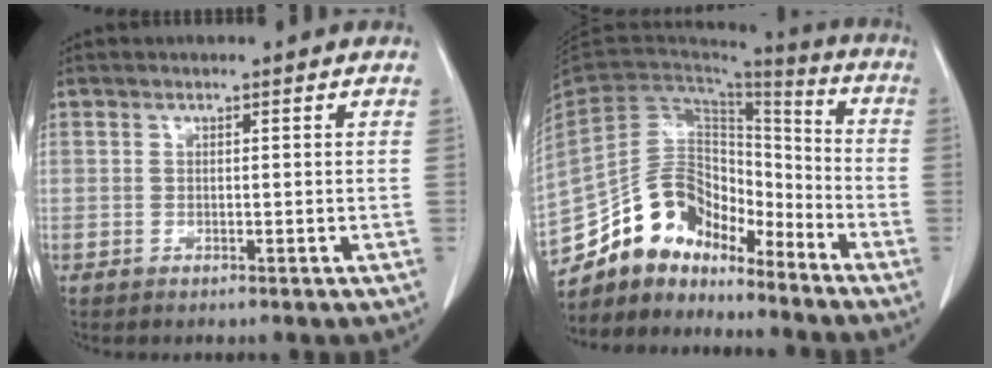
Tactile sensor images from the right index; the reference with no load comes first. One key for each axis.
{"total": 14.7, "fx": -12.5, "fy": 6.5, "fz": 3.9, "tx": -0.062, "ty": 0.070, "tz": -0.229}